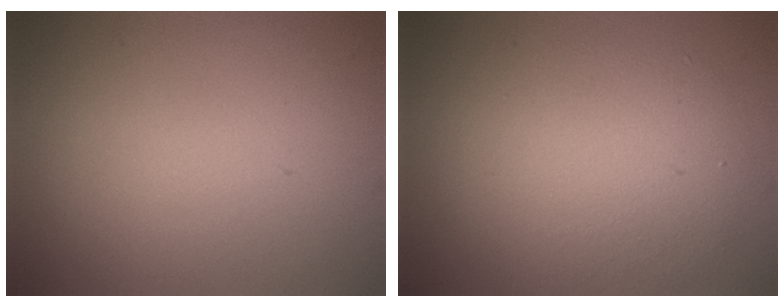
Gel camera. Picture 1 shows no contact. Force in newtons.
{"total": 5.3, "press": 5.3, "slide": 0.3}